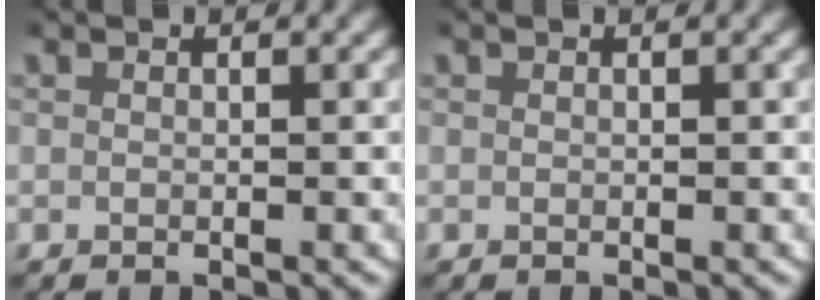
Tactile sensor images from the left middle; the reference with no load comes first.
{"total": 0.0}